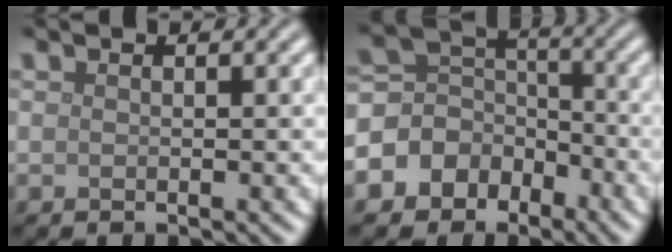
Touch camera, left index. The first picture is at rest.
{"total": 7.5, "force": [-3.7, 6.2, 1.9], "torque": [-0.031, 0.016, -0.093]}